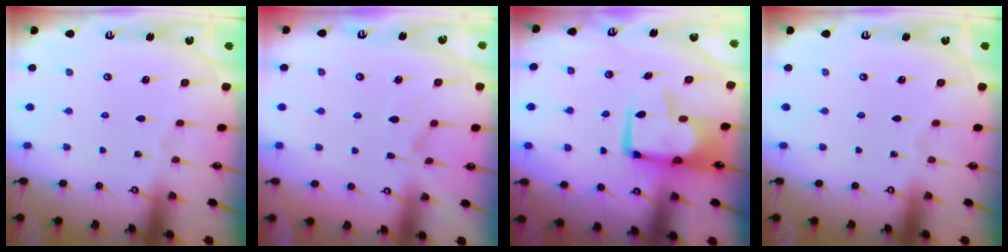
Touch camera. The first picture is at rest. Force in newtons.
{"total": 1.4, "press": 0.7, "slide": 1.1}
{"total": 10.1, "press": 9.9, "slide": 2.0}
{"total": 0.0}